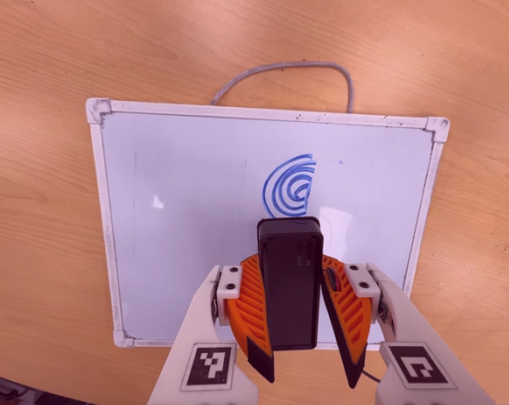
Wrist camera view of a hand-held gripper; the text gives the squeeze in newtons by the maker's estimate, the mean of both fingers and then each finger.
{"total": 8.9, "left": 9.2, "right": 8.6}